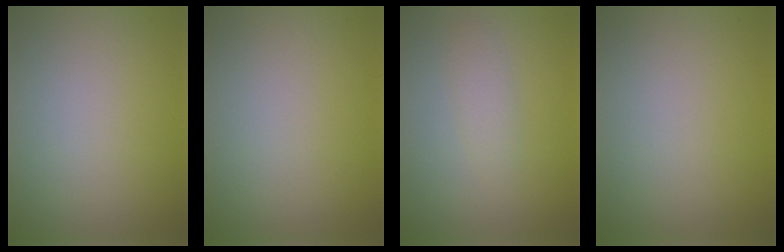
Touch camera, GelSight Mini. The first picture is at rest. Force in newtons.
{"total": 0.0}
{"total": 1.4, "press": 1.4, "slide": 0.0}
{"total": 0.0}